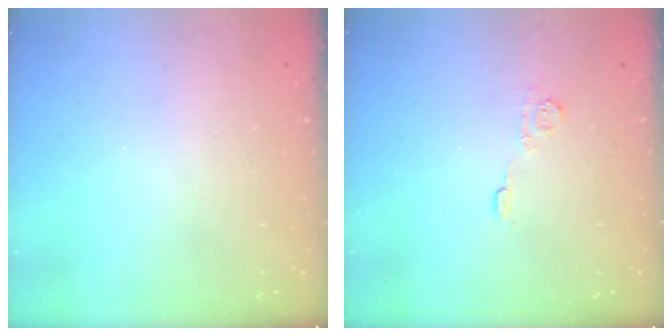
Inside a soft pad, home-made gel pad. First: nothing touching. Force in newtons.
{"total": 5.6, "press": 5.6, "slide": 0.7}